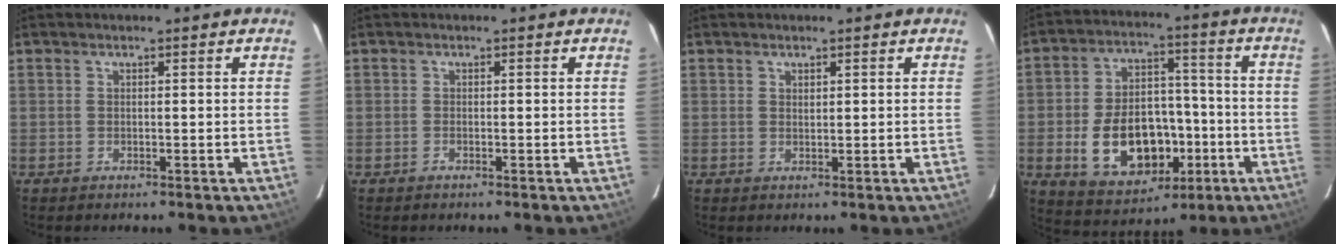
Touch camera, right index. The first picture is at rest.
{"total": 0.0}
{"total": 0.7, "force": [0.5, 0.4, 0.3], "torque": [-0.003, 0.001, 0.011]}
{"total": 16.7, "force": [-4.9, 10.9, 11.8], "torque": [-0.236, 0.017, -0.054]}